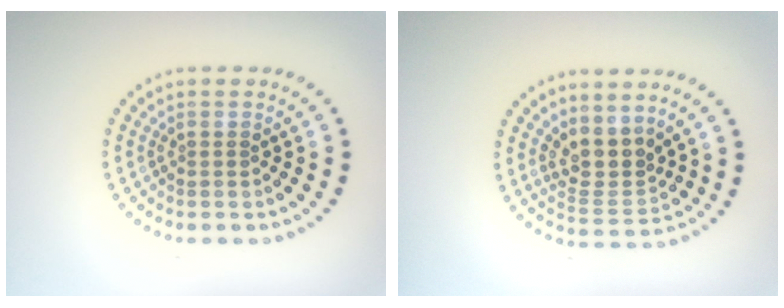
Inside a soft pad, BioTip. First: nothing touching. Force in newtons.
{"total": 3.2, "press": 2.5, "slide": 2.0}